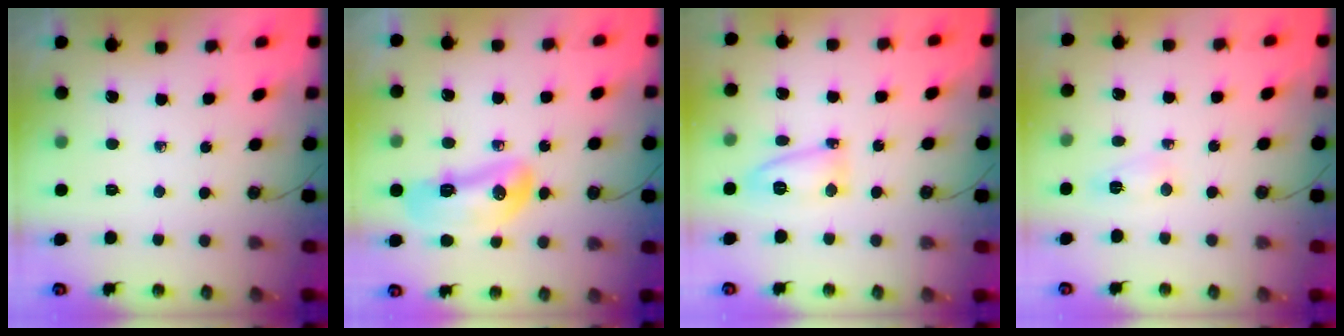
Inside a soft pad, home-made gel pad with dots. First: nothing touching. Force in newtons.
{"total": 11.3, "press": 11.2, "slide": 1.1}
{"total": 7.5, "press": 7.4, "slide": 1.1}
{"total": 2.7, "press": 2.7, "slide": 0.4}